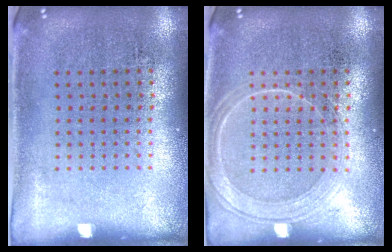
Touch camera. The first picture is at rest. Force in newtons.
{"total": 2.2, "press": 2.1, "slide": 0.4}